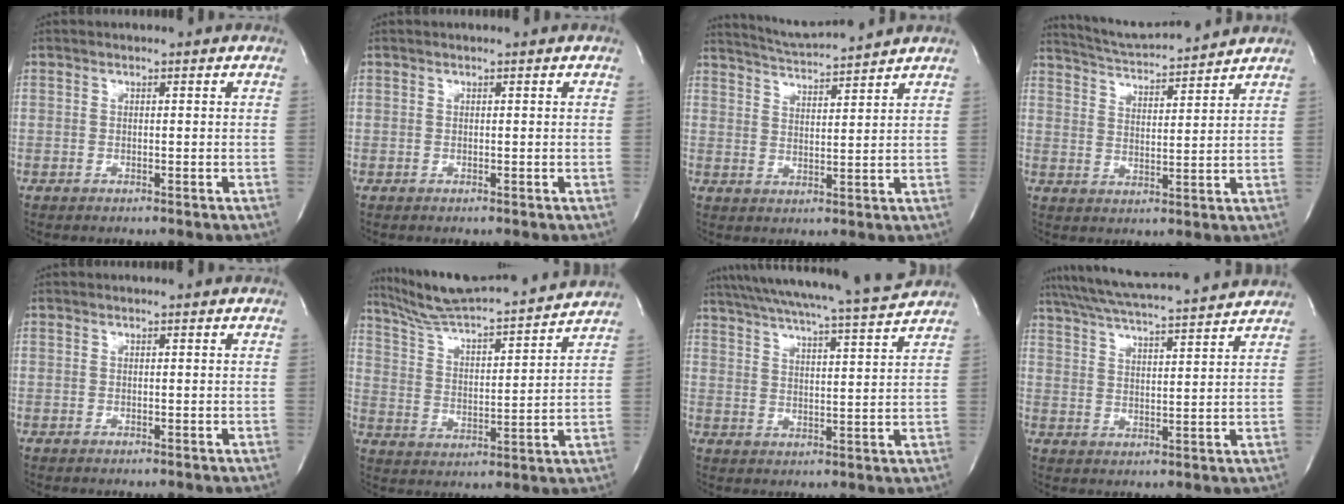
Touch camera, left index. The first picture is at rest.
{"total": 0.7, "force": [-0.7, -0.1, 0.0], "torque": [0.007, 0.001, -0.011]}
{"total": 7.3, "force": [7.0, -1.2, 2.0], "torque": [-0.046, 0.004, 0.119]}
{"total": 10.0, "force": [9.6, 0.0, 2.9], "torque": [-0.059, 0.009, 0.154]}
{"total": 0.0}
{"total": 17.7, "force": [16.4, 0.4, 6.5], "torque": [-0.112, -0.003, 0.253]}
{"total": 18.3, "force": [16.6, -1.0, 7.6], "torque": [-0.135, -0.022, 0.234]}
{"total": 16.9, "force": [15.3, 0.3, 7.2], "torque": [-0.133, 0.018, 0.220]}